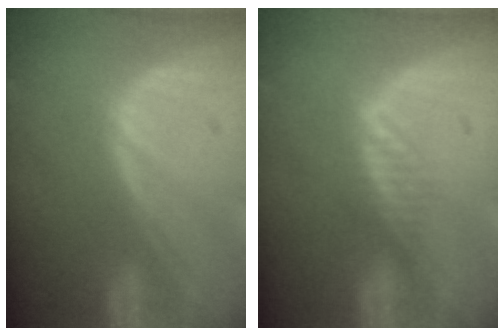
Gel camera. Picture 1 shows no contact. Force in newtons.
{"total": 2.0, "press": 1.8, "slide": 0.8}